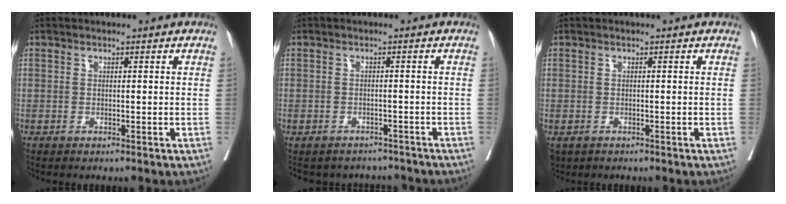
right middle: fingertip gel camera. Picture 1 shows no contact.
{"total": 9.9, "force": [-8.9, 3.9, 1.7], "torque": [-0.036, 0.008, -0.104]}
{"total": 2.2, "force": [-1.3, 1.7, 0.6], "torque": [-0.014, -0.003, -0.018]}